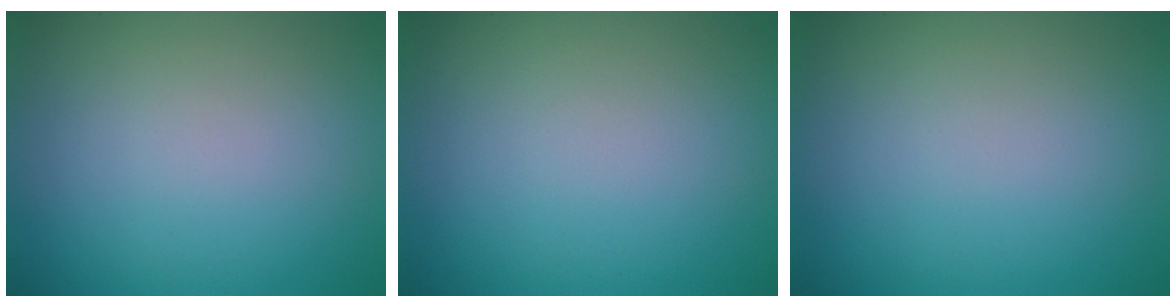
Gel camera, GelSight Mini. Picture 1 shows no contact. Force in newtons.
{"total": 0.0}
{"total": 0.0}